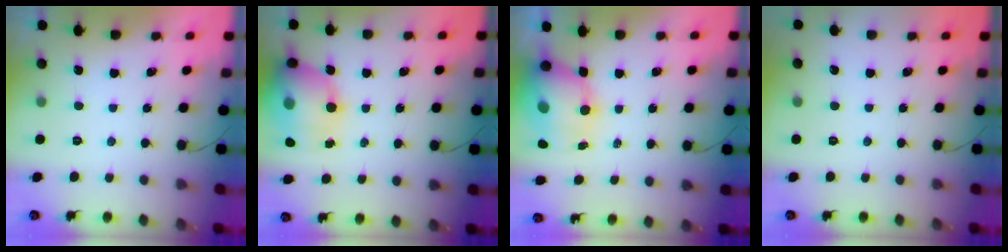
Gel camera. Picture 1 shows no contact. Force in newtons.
{"total": 20.0, "press": 19.5, "slide": 4.2}
{"total": 11.6, "press": 11.1, "slide": 3.4}
{"total": 0.0}